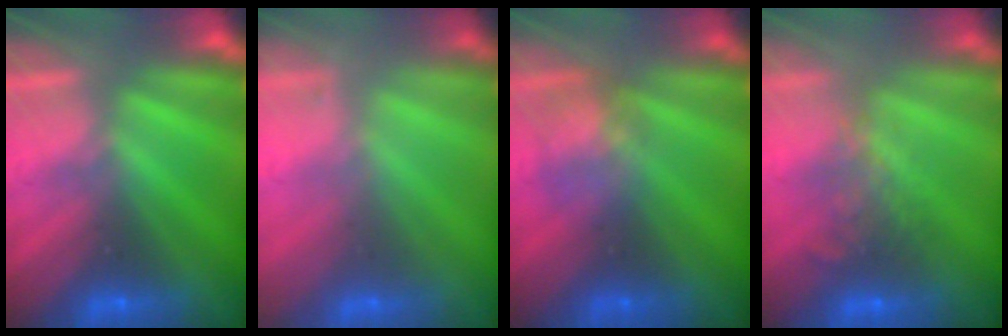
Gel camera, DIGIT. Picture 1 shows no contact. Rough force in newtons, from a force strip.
{"total": 1.6}
{"total": 2.3}
{"total": 3.7}